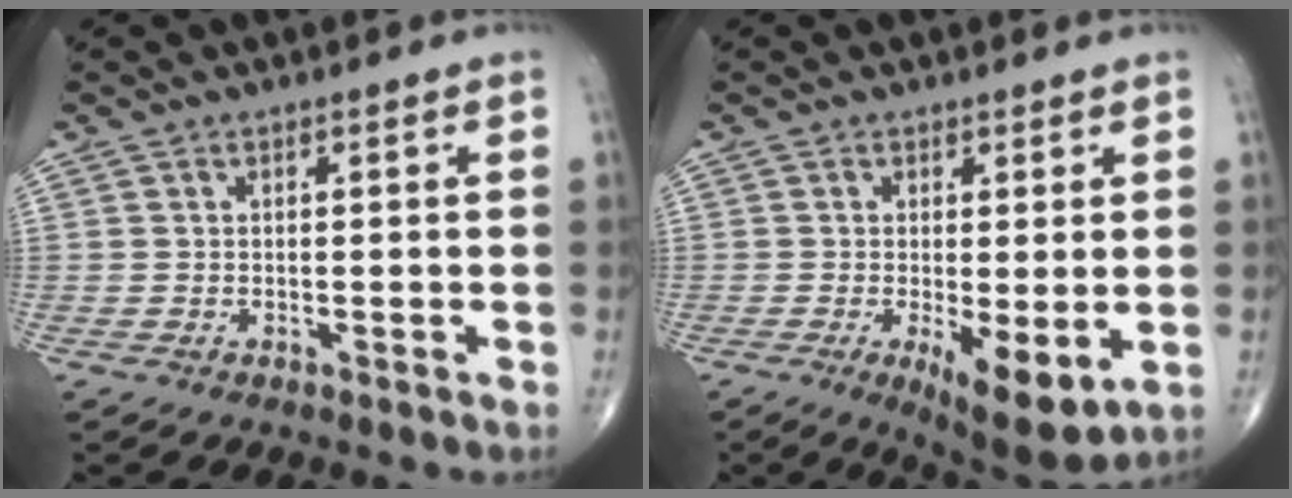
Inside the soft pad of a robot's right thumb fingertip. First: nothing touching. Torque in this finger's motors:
{"motor_torque": [0.17, 1.19, 0.07, -0.17, 0.25]}